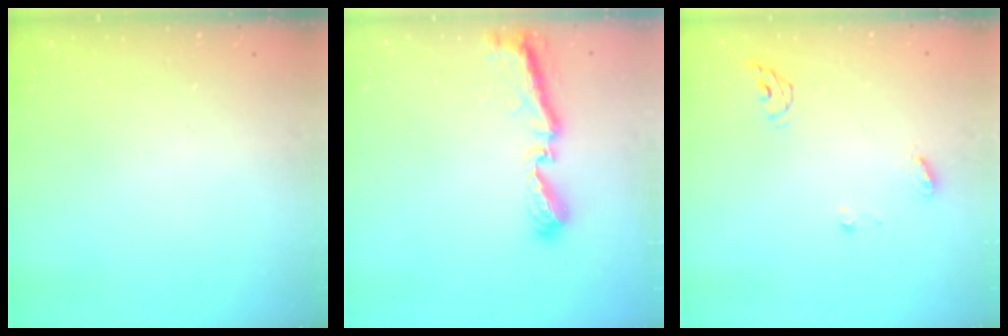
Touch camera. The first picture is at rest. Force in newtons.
{"total": 8.8, "press": 8.8, "slide": 0.7}
{"total": 6.0, "press": 6.0, "slide": 0.7}